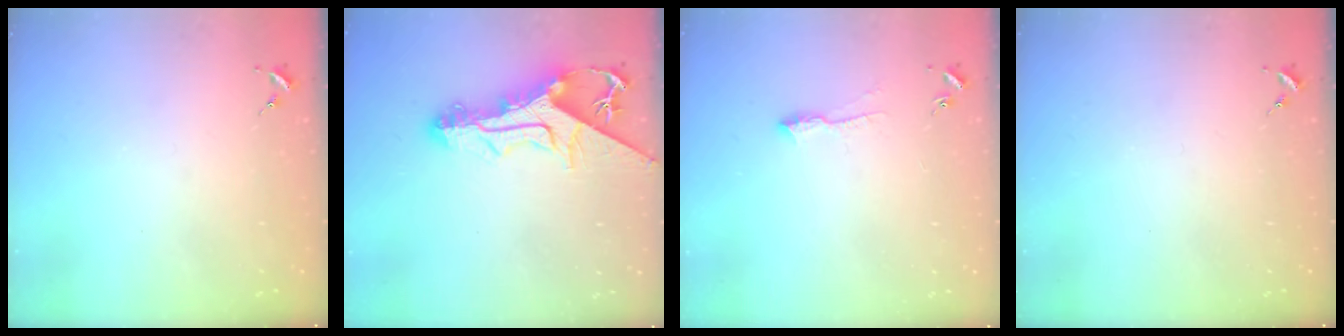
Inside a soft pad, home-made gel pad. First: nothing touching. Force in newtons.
{"total": 15.5, "press": 15.5, "slide": 1.3}
{"total": 5.3, "press": 5.2, "slide": 0.6}
{"total": 0.0}